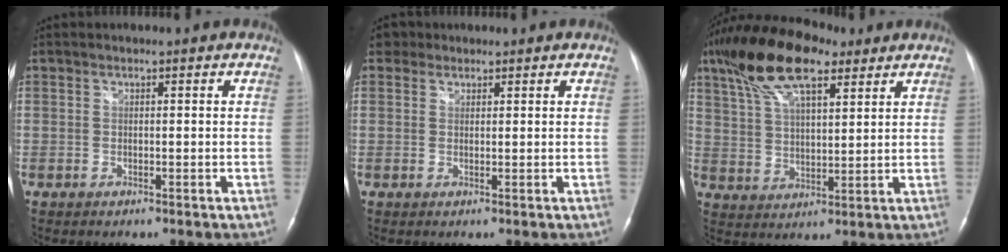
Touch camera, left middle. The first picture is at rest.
{"total": 2.3, "force": [1.4, 1.8, 0.2], "torque": [0.001, 0.013, 0.019]}
{"total": 15.0, "force": [9.4, 5.2, 10.4], "torque": [-0.209, 0.039, 0.175]}